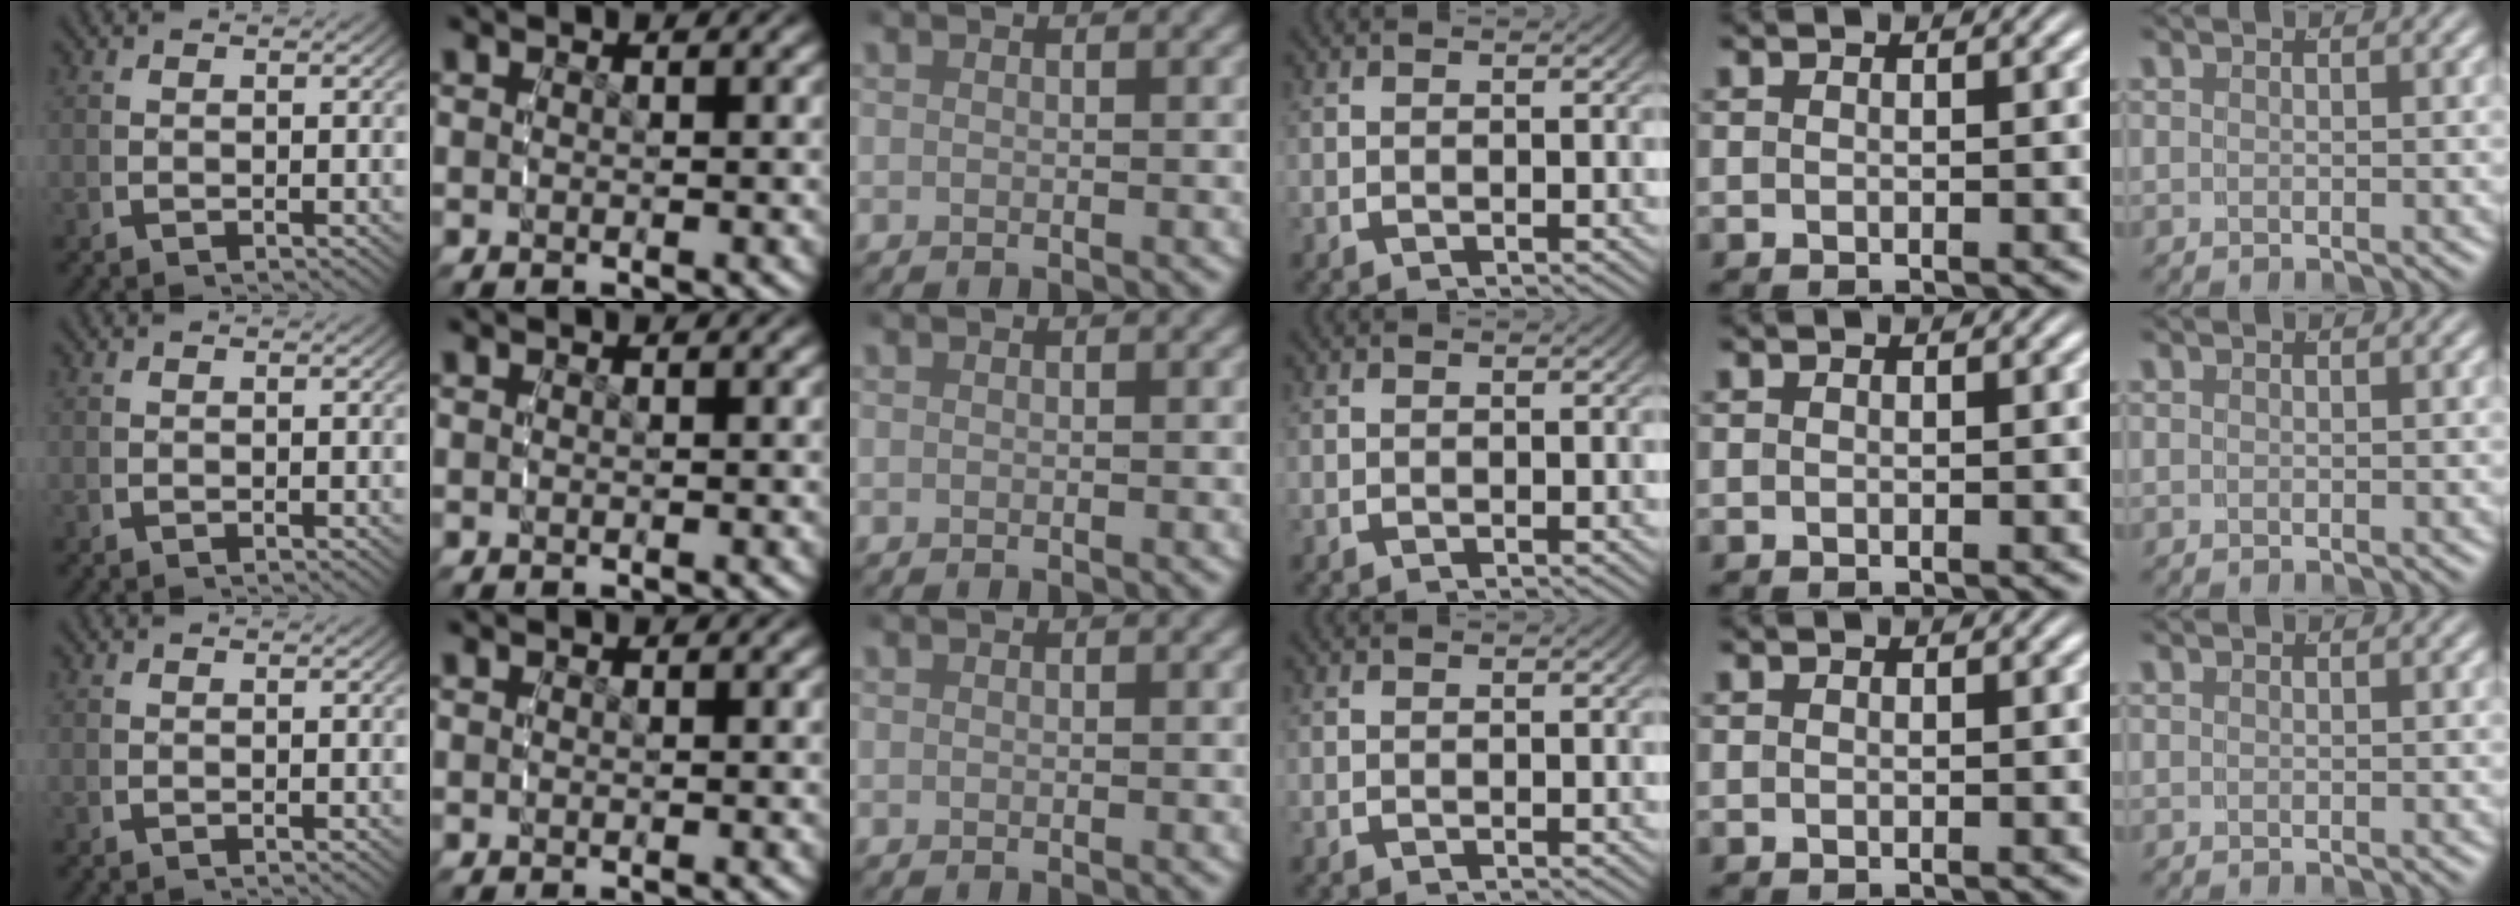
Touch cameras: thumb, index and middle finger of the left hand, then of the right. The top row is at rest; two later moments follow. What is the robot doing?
{"motion": "reach", "object": "scarf"}